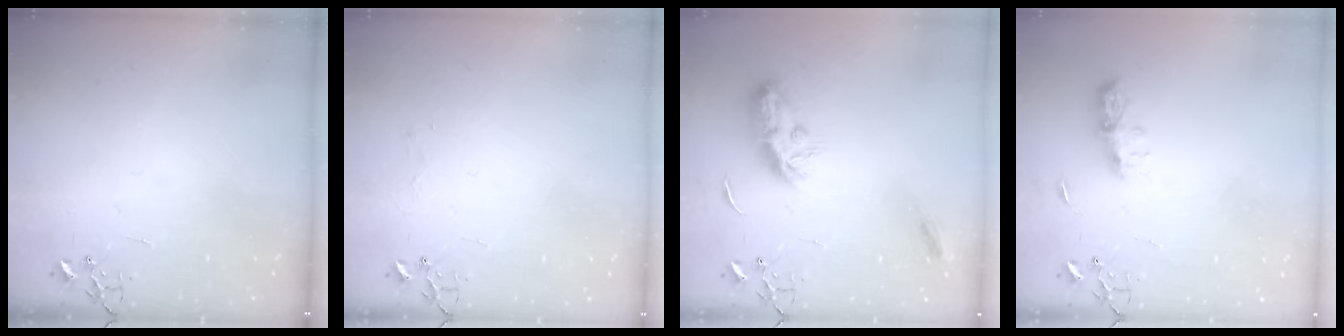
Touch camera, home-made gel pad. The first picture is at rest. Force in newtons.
{"total": 3.8, "press": 3.8, "slide": 0.4}
{"total": 10.4, "press": 10.4, "slide": 0.1}
{"total": 7.4, "press": 7.4, "slide": 0.4}